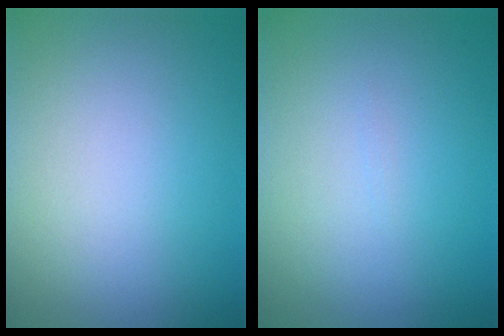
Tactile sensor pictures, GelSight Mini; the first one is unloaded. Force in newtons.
{"total": 0.0}